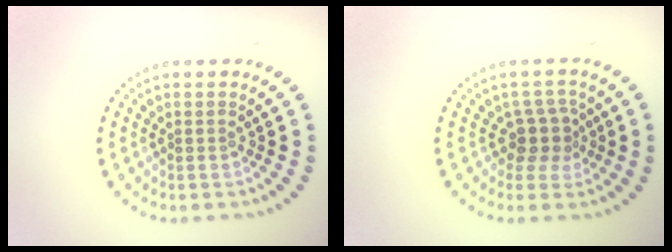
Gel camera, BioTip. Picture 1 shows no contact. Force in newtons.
{"total": 2.5, "press": 2.0, "slide": 1.6}